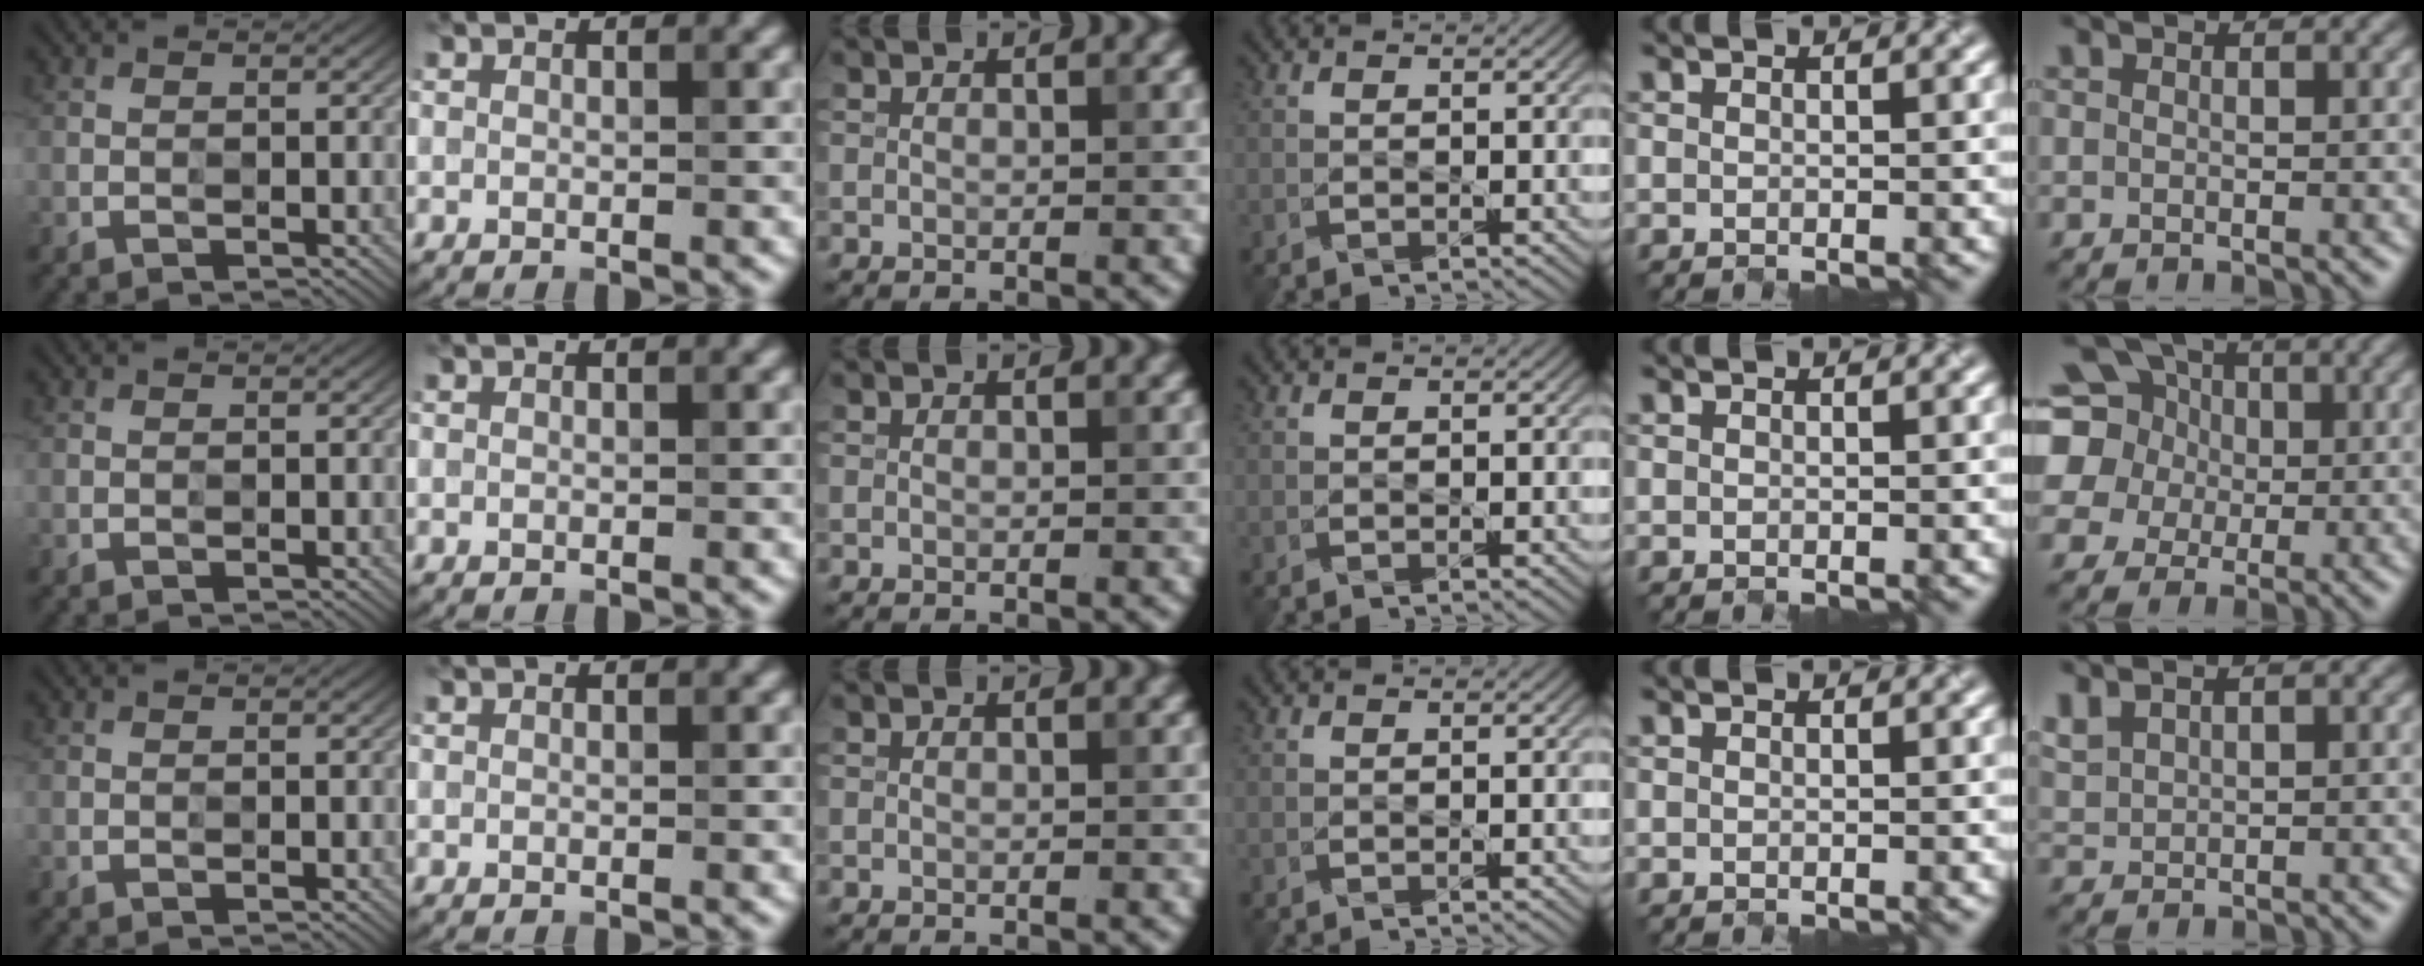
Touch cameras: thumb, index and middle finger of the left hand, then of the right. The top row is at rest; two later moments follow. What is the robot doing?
{"motion": "close", "object": "laptop"}